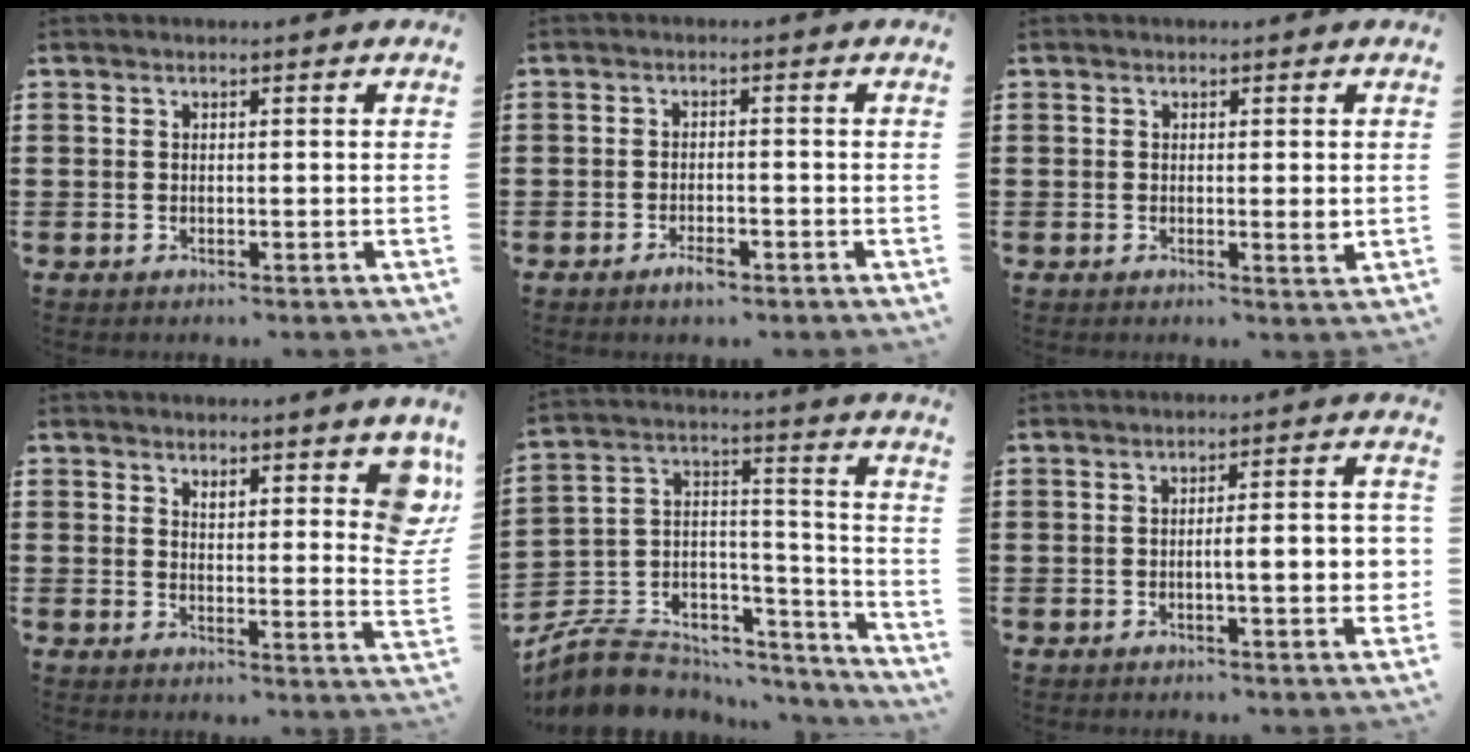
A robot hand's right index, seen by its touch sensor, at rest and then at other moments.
{"total": 2.4, "force": [-1.7, 0.5, 1.7], "torque": [-0.037, -0.004, -0.032]}
{"total": 1.6, "force": [0.2, 0.2, 1.6], "torque": [-0.032, -0.003, 0.004]}
{"total": 5.5, "force": [4.2, 1.7, 3.1], "torque": [-0.033, -0.019, 0.070]}
{"total": 6.5, "force": [-5.0, 4.0, 1.4], "torque": [-0.046, -0.008, -0.091]}
{"total": 6.3, "force": [-1.0, 0.8, 6.2], "torque": [-0.085, -0.006, -0.023]}